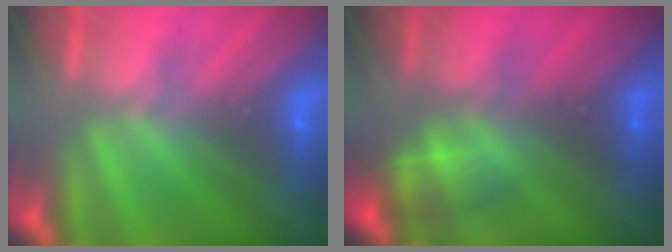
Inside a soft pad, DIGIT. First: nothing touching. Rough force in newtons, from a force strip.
{"total": 2.3}